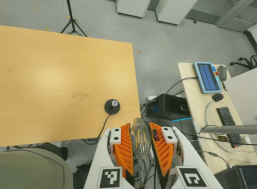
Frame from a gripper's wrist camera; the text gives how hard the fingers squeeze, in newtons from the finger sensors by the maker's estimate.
{"total": 17.1, "left": 17.4, "right": 16.8}